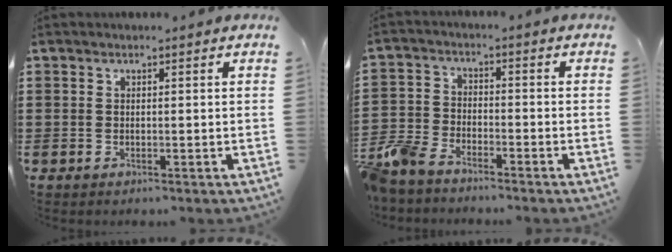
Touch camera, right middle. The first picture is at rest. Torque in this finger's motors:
{"motor_torque": [2.13, 0.01, 0.60, 0.21]}